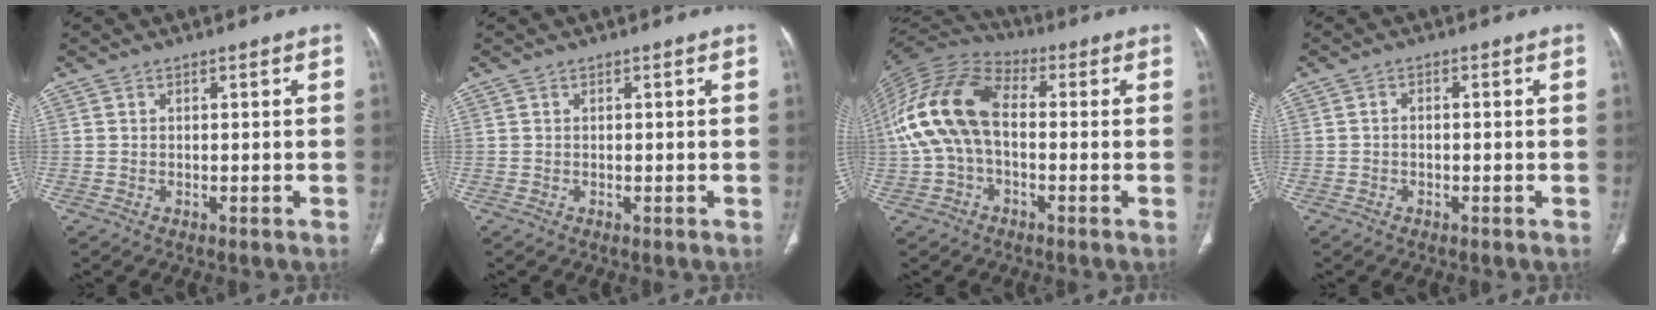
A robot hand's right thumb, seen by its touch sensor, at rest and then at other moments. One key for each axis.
{"total": 0.0}
{"total": 15.7, "fx": -0.2, "fy": 9.6, "fz": 12.4, "tx": -0.258, "ty": 0.038, "tz": -0.014}
{"total": 1.0, "fx": -0.3, "fy": 0.6, "fz": 0.7, "tx": -0.012, "ty": 0.005, "tz": -0.008}